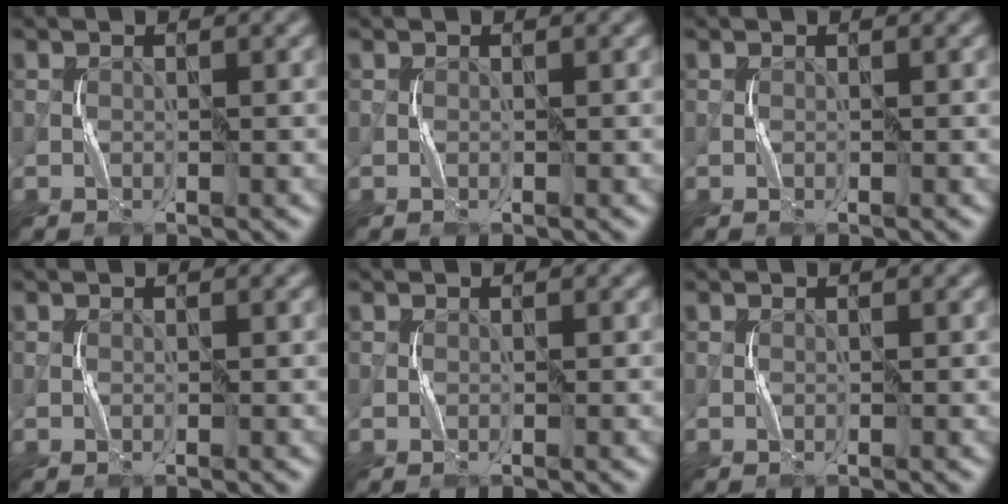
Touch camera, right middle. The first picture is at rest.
{"total": 0.0}
{"total": 0.0}
{"total": 0.0}
{"total": 0.0}
{"total": 0.0}